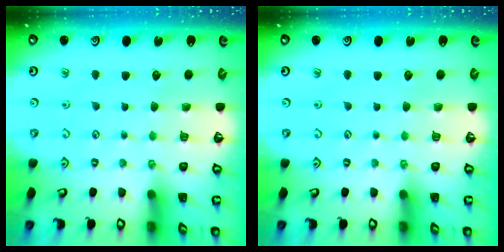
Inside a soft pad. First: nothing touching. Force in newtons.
{"total": 0.0}